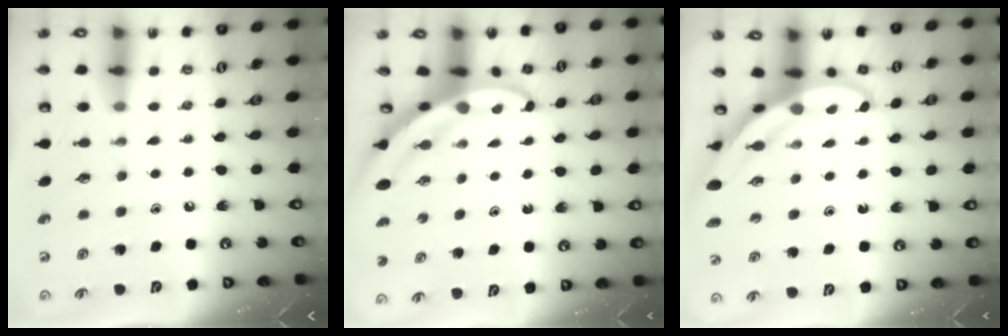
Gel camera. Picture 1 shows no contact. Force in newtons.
{"total": 4.3, "press": 4.2, "slide": 0.6}
{"total": 3.5, "press": 3.5, "slide": 0.1}